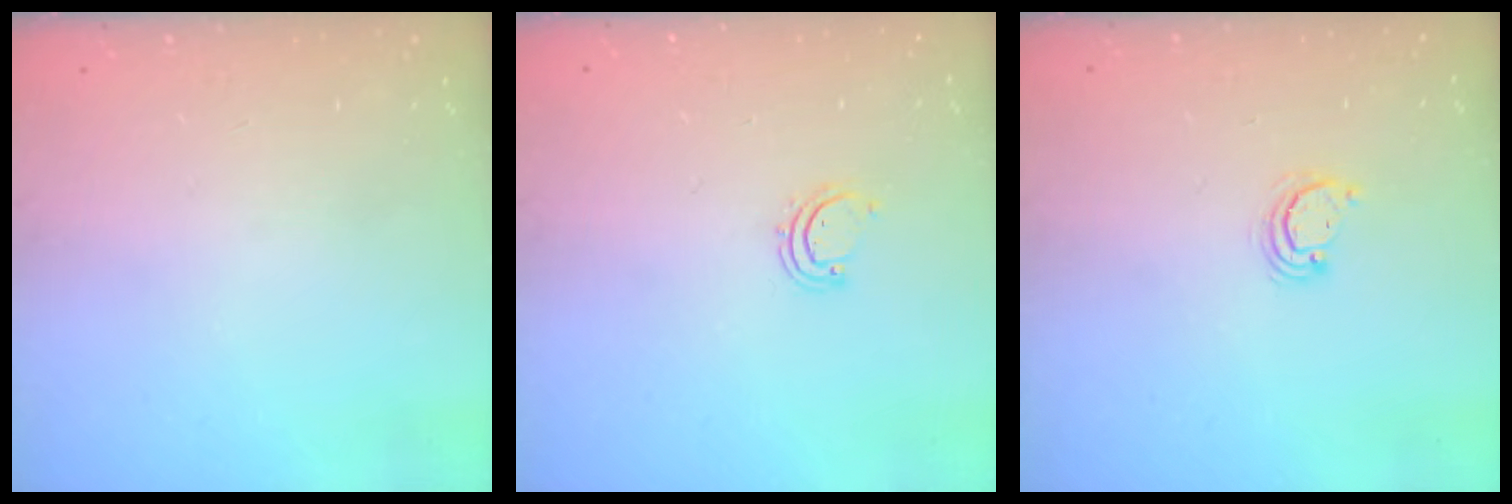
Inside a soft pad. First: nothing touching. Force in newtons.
{"total": 2.9, "press": 2.9, "slide": 0.3}
{"total": 3.0, "press": 3.0, "slide": 0.2}